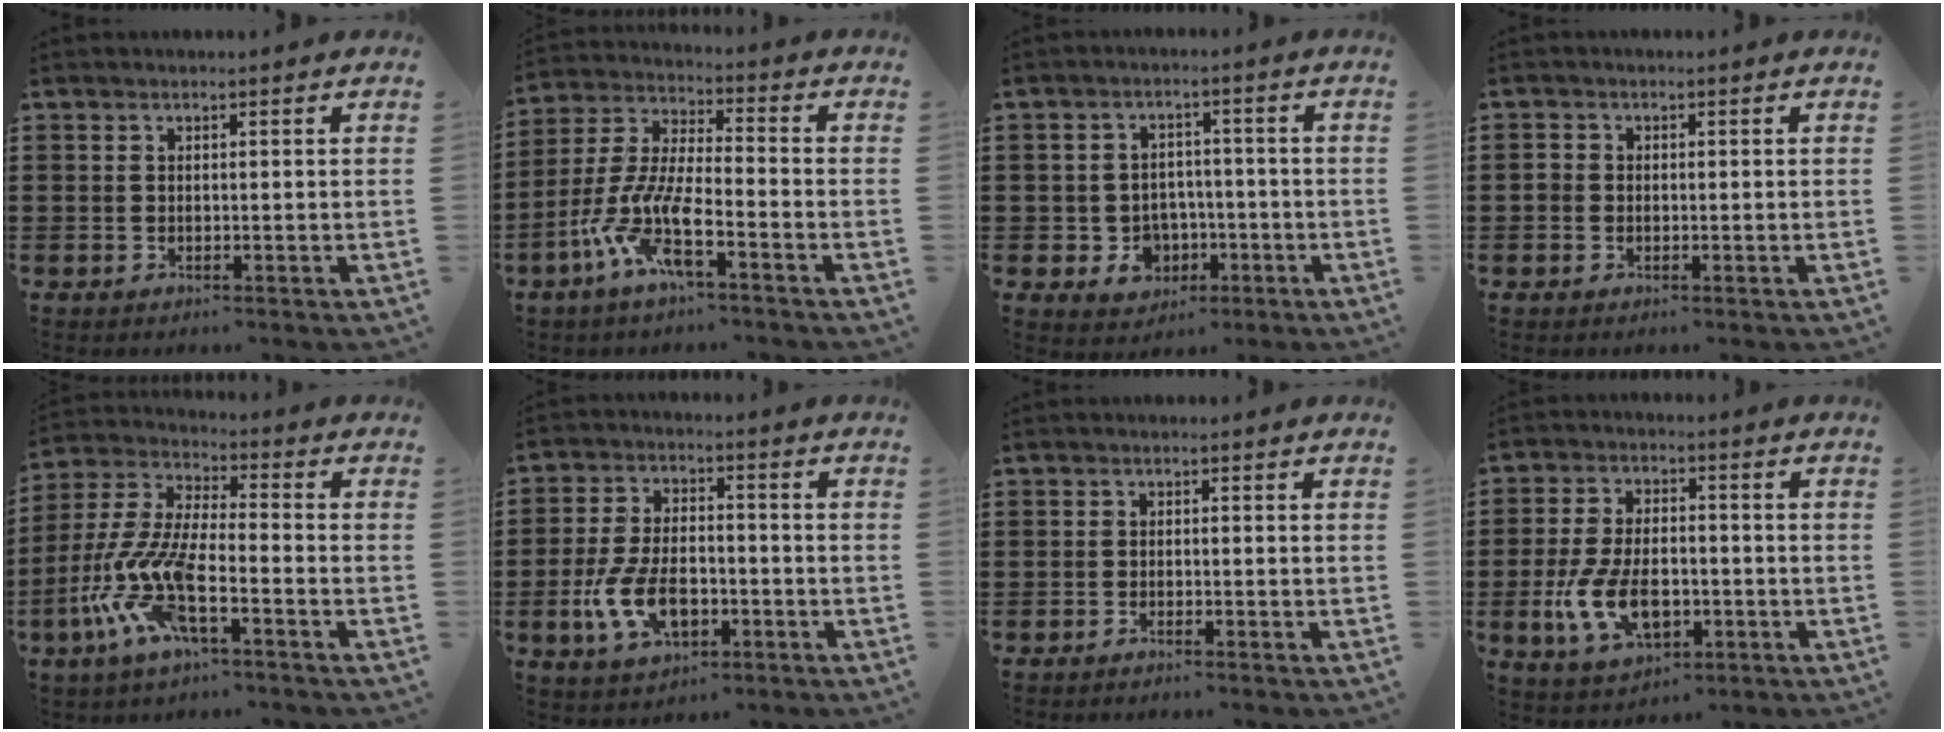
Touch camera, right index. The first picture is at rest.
{"total": 9.3, "force": [-5.8, 2.0, 6.9], "torque": [-0.186, -0.021, -0.122]}
{"total": 4.7, "force": [-1.7, 4.1, 1.6], "torque": [-0.042, 0.010, -0.029]}
{"total": 1.1, "force": [-0.4, 0.9, 0.3], "torque": [-0.008, 0.003, -0.009]}
{"total": 10.5, "force": [-5.8, 2.8, 8.3], "torque": [-0.225, -0.031, -0.129]}
{"total": 8.9, "force": [-3.1, 4.6, 7.0], "torque": [-0.157, -0.002, -0.058]}
{"total": 0.8, "force": [-0.8, -0.1, 0.2], "torque": [-0.003, 0.000, -0.015]}
{"total": 9.5, "force": [-2.8, 5.1, 7.5], "torque": [-0.158, -0.005, -0.052]}